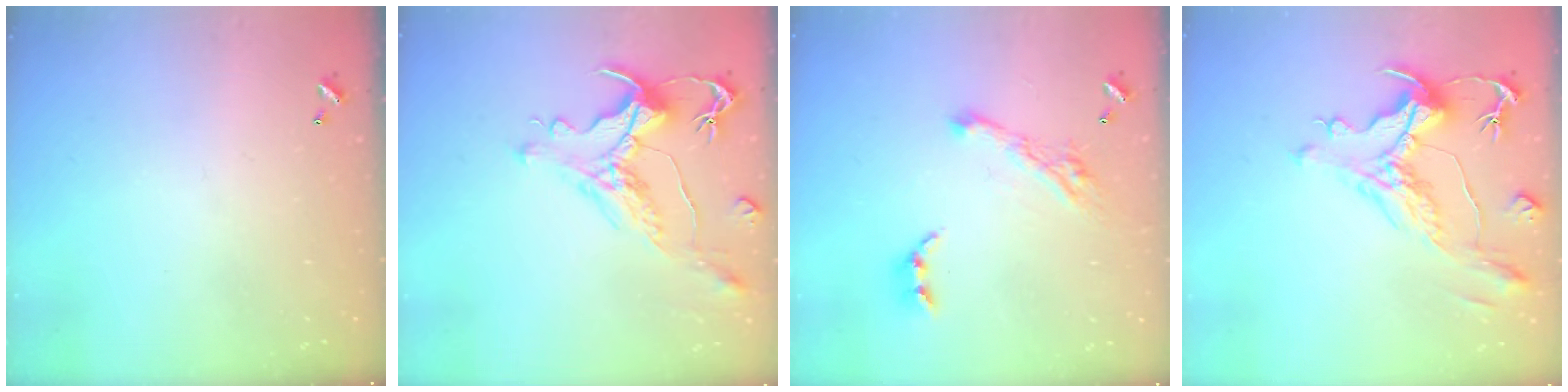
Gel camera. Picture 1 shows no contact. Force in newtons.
{"total": 1.3, "press": 0.1, "slide": 1.3}
{"total": 9.2, "press": 9.1, "slide": 1.1}
{"total": 1.6, "press": 0.6, "slide": 1.5}